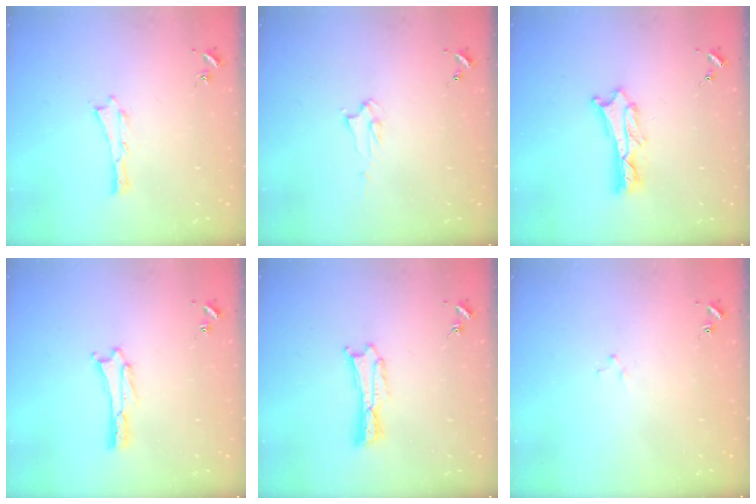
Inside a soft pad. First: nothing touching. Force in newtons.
{"total": 2.2, "press": 2.2, "slide": 0.2}
{"total": 2.6, "press": 2.6, "slide": 0.3}
{"total": 1.6, "press": 1.6, "slide": 0.2}
{"total": 0.9, "press": 0.9, "slide": 0.2}
{"total": 1.5, "press": 1.5, "slide": 0.2}